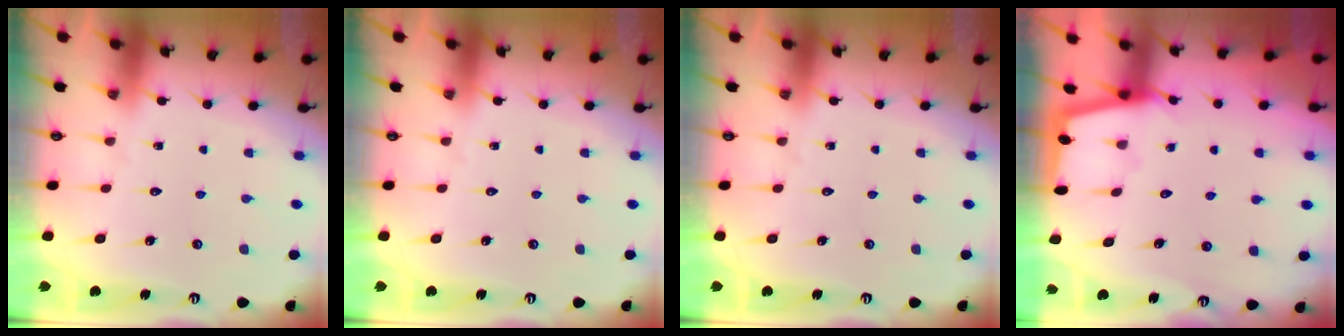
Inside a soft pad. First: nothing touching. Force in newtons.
{"total": 0.0}
{"total": 0.0}
{"total": 1.8, "press": 1.8, "slide": 0.3}